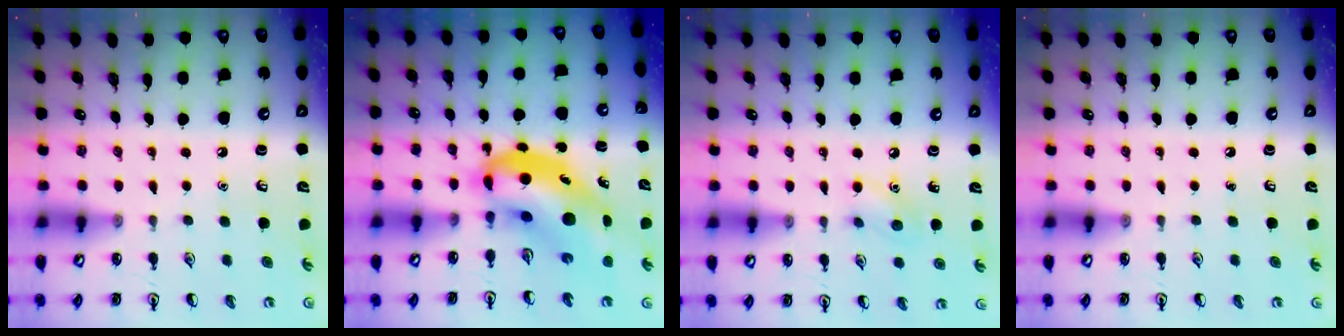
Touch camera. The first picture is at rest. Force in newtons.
{"total": 10.4, "press": 10.0, "slide": 2.8}
{"total": 7.8, "press": 7.5, "slide": 1.9}
{"total": 0.0}